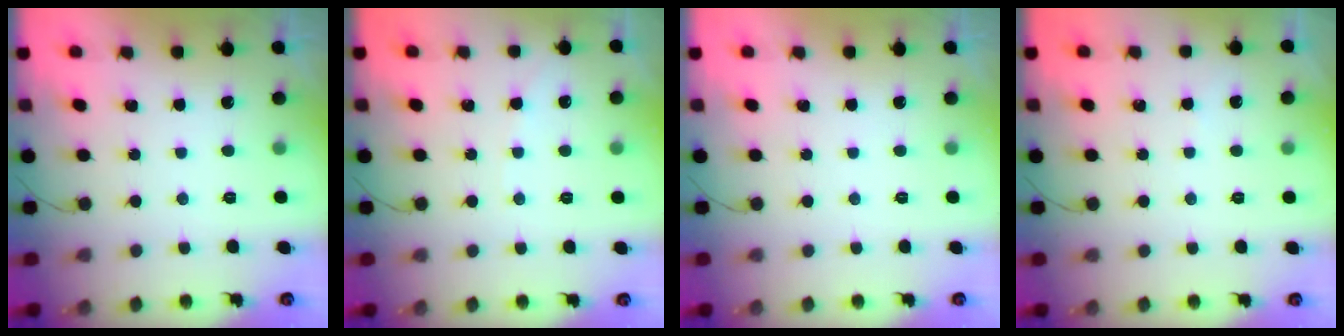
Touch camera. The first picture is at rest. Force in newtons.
{"total": 3.5, "press": 3.5, "slide": 0.5}
{"total": 0.0}
{"total": 2.1, "press": 2.1, "slide": 0.3}